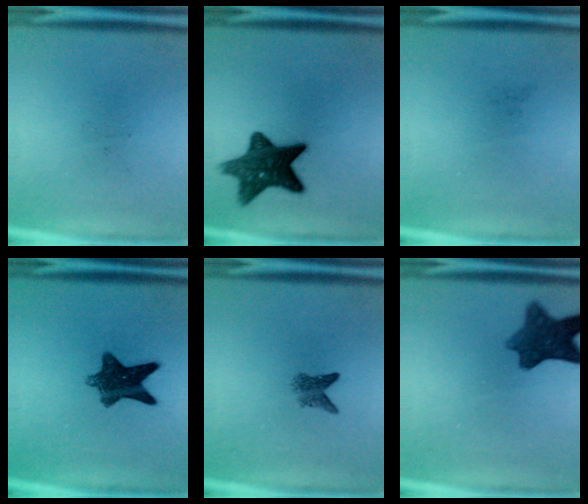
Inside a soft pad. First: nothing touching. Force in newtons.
{"total": 12.0}
{"total": 0.0}
{"total": 9.5}
{"total": 2.6}
{"total": 8.5}